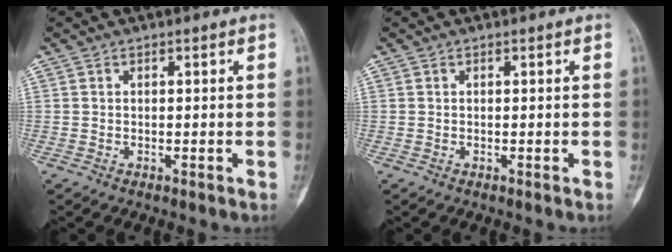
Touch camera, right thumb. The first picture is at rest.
{"total": 0.0}